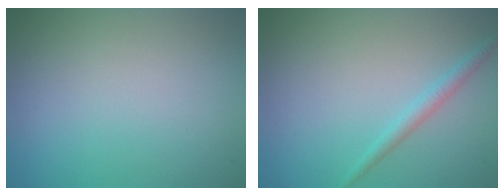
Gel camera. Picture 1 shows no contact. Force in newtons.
{"total": 1.4, "press": 1.4, "slide": 0.0}